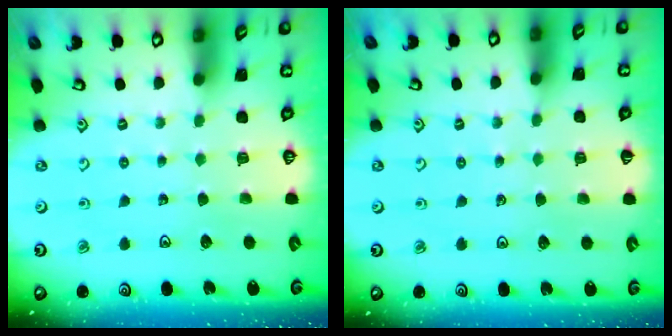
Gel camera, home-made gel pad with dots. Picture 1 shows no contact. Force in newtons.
{"total": 2.1, "press": 2.1, "slide": 0.4}